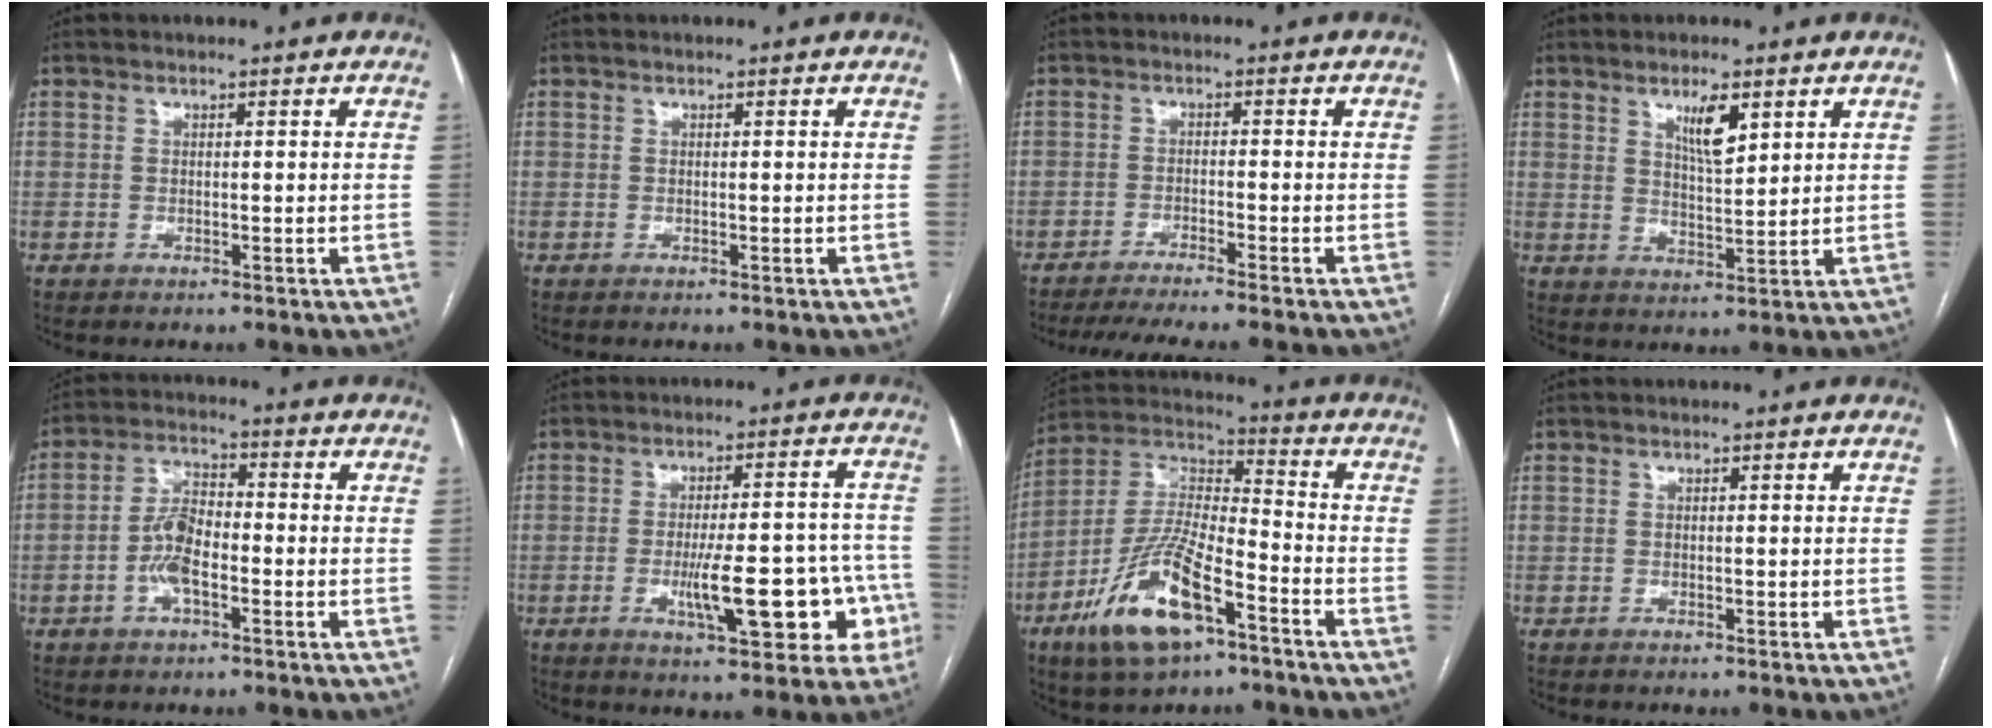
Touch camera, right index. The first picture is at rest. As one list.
[{"total": 0.0}, {"total": 9.0, "force": [-8.0, -1.2, 4.0], "torque": [-0.041, -0.019, -0.125]}, {"total": 5.2, "force": [2.9, 1.3, 4.1], "torque": [-0.075, -0.006, 0.053]}, {"total": 6.7, "force": [-2.1, 2.6, 5.8], "torque": [-0.123, 0.011, -0.041]}, {"total": 13.7, "force": [-4.5, 3.9, 12.4], "torque": [-0.142, 0.028, -0.051]}, {"total": 16.3, "force": [-8.7, 4.8, 12.9], "torque": [-0.267, -0.007, -0.157]}, {"total": 0.0}]